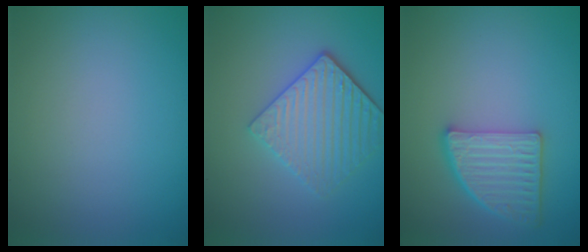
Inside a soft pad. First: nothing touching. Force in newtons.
{"total": 4.1, "press": 3.5, "slide": 2.2}
{"total": 4.5, "press": 4.0, "slide": 2.1}